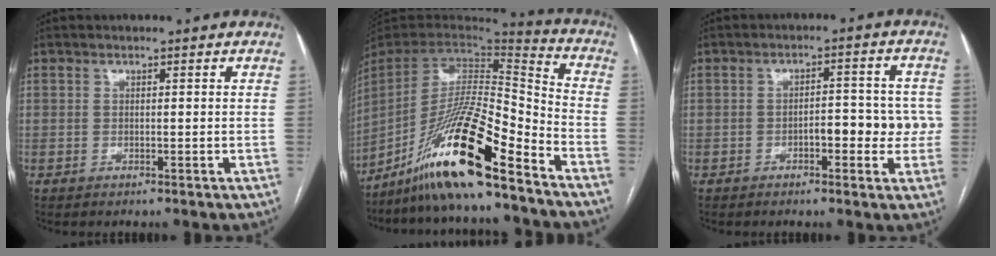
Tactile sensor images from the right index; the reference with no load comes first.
{"total": 20.5, "force": [-14.5, 1.0, 14.5], "torque": [-0.292, -0.016, -0.267]}
{"total": 6.6, "force": [-1.4, 2.7, 5.8], "torque": [-0.071, 0.024, -0.017]}